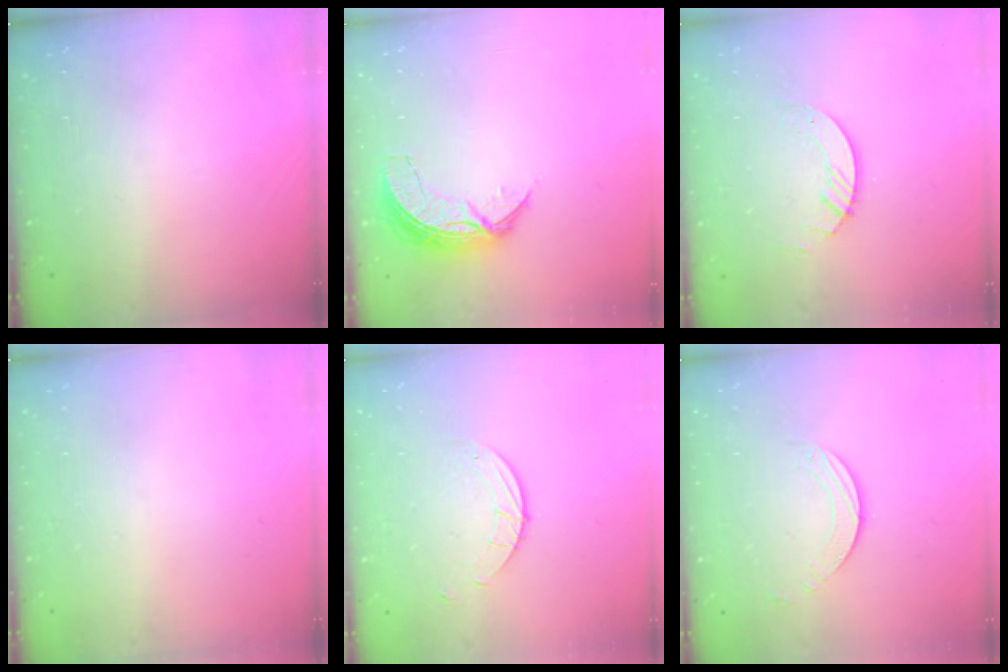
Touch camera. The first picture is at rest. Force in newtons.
{"total": 7.4, "press": 7.4, "slide": 0.5}
{"total": 3.2, "press": 3.2, "slide": 0.3}
{"total": 0.0}
{"total": 2.7, "press": 2.7, "slide": 0.3}
{"total": 2.5, "press": 2.5, "slide": 0.2}